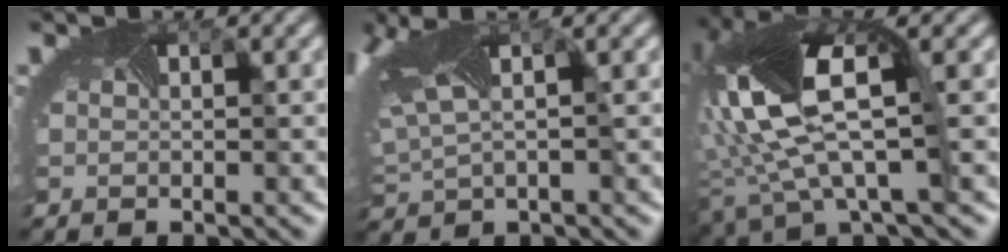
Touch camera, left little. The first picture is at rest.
{"total": 8.5, "force": [3.0, 4.1, 6.8], "torque": [-0.177, 0.015, 0.069]}
{"total": 11.9, "force": [1.0, 4.6, 10.9], "torque": [-0.248, -0.004, 0.010]}